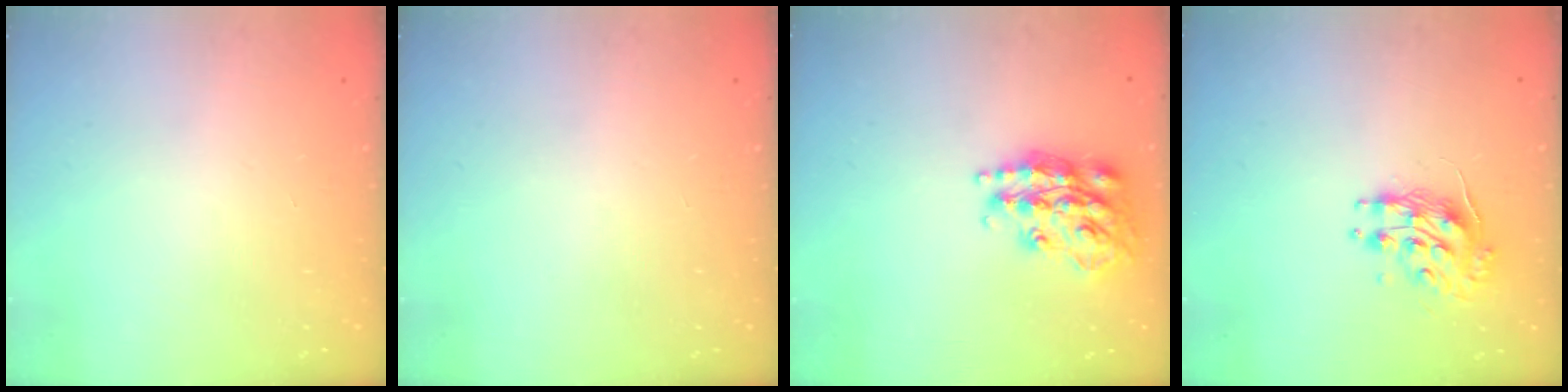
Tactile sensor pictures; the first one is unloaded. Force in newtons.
{"total": 0.0}
{"total": 19.2, "press": 19.2, "slide": 1.3}
{"total": 9.3, "press": 9.3, "slide": 0.5}